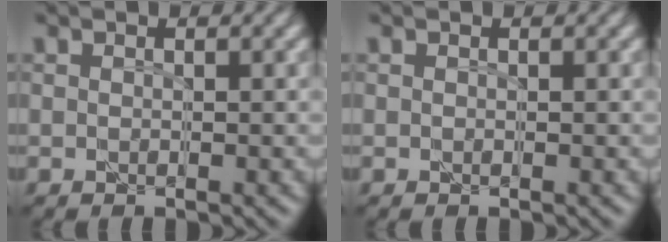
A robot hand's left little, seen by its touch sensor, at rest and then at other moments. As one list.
[{"total": 0.0}]